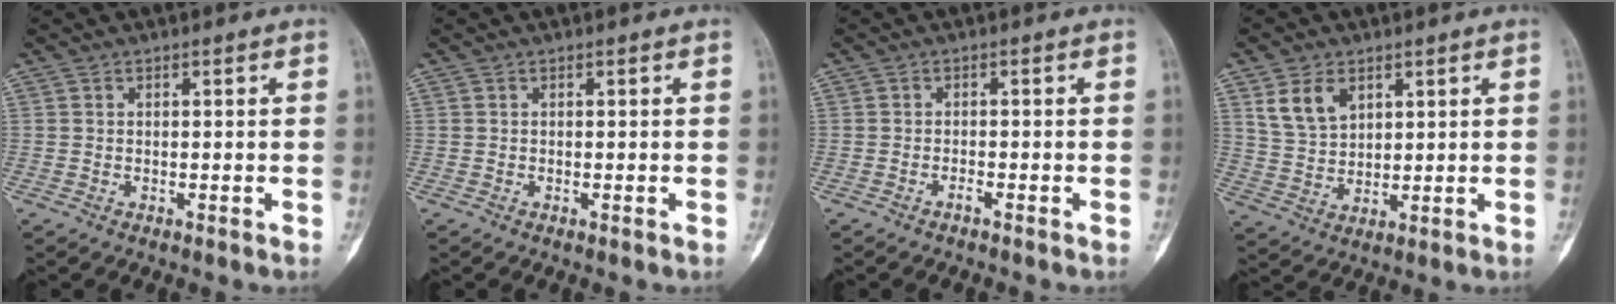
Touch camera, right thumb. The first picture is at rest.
{"total": 0.0}
{"total": 0.8, "force": [-0.7, 0.1, 0.4], "torque": [-0.008, 0.008, -0.012]}
{"total": 7.3, "force": [3.7, 4.8, 4.1], "torque": [-0.064, -0.015, 0.080]}